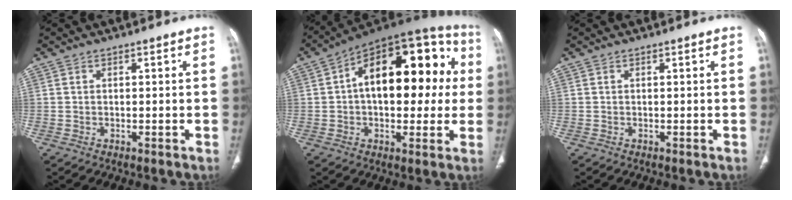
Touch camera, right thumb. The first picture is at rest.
{"total": 23.7, "force": [3.1, 12.8, 19.7], "torque": [-0.243, 0.044, 0.034]}
{"total": 0.0}